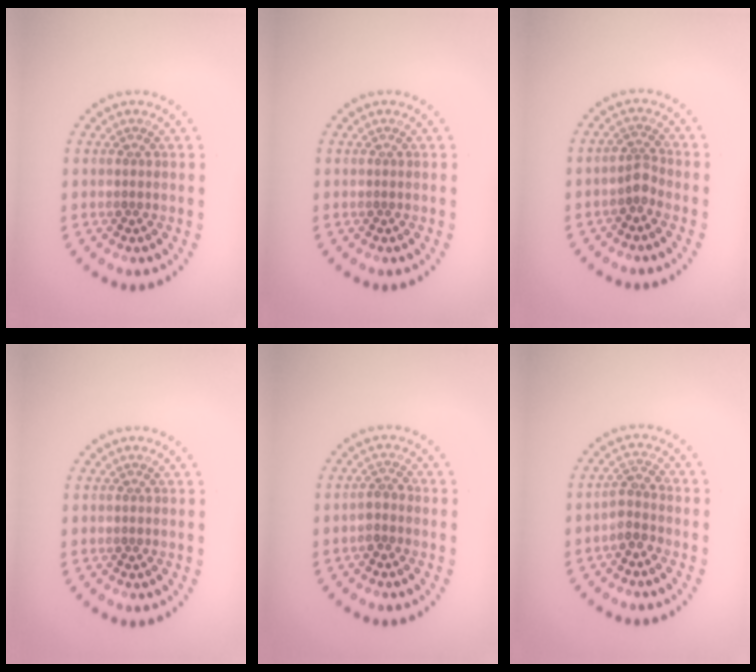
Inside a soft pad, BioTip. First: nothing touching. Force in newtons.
{"total": 0.0}
{"total": 1.7, "press": 1.3, "slide": 1.2}
{"total": 0.0}
{"total": 1.5, "press": 1.3, "slide": 0.6}
{"total": 2.0, "press": 1.7, "slide": 1.0}